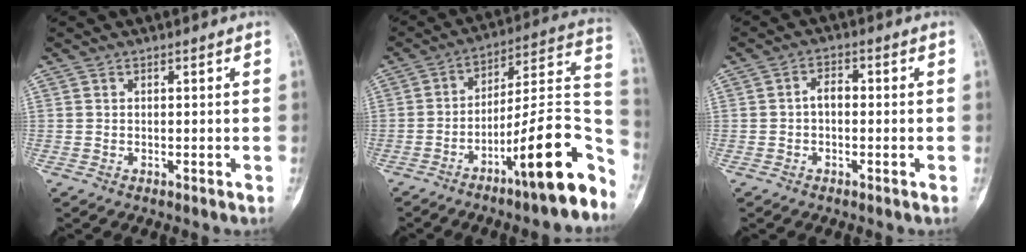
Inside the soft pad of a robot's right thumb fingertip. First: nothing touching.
{"total": 18.8, "force": [-10.0, 3.5, 15.5], "torque": [-0.205, 0.077, -0.153]}
{"total": 2.8, "force": [-0.4, 1.8, 2.1], "torque": [-0.030, 0.015, -0.013]}